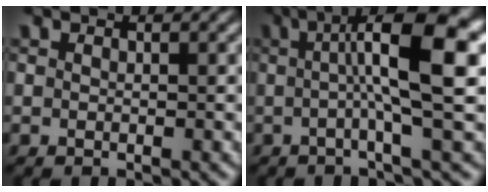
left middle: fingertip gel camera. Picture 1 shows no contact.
{"total": 9.3, "force": [1.0, 1.7, 9.1], "torque": [-0.123, 0.020, 0.008]}